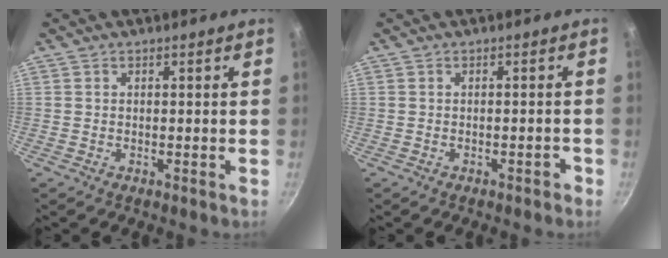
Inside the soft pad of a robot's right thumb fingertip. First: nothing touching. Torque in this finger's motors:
{"motor_torque": [2.57, 2.44, 0.37, -0.19, 0.05]}